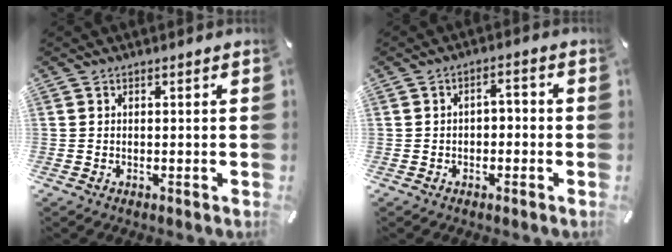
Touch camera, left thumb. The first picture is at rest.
{"total": 2.8, "force": [-1.3, 1.5, 2.0], "torque": [-0.034, 0.014, -0.027]}